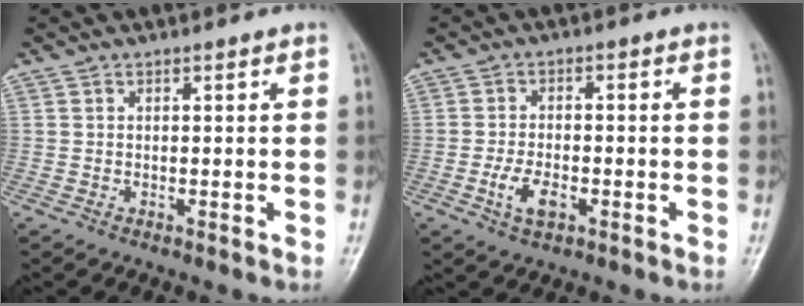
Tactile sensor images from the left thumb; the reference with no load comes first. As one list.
[{"total": 5.1, "force": [-2.1, 2.8, 3.8], "torque": [-0.069, 0.010, -0.038]}]